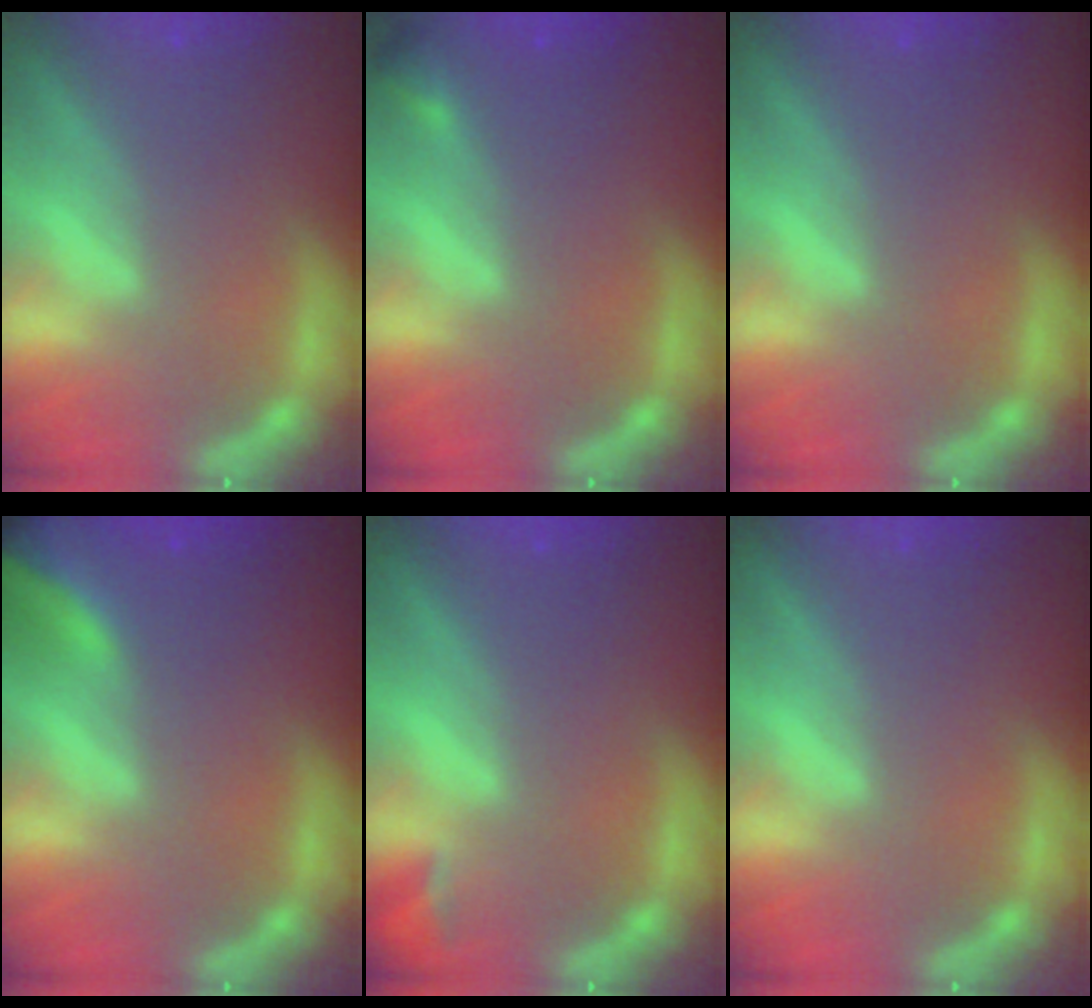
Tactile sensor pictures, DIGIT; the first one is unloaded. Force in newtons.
{"total": 0.9}
{"total": 0.0}
{"total": 7.4}
{"total": 1.4}
{"total": 0.0}